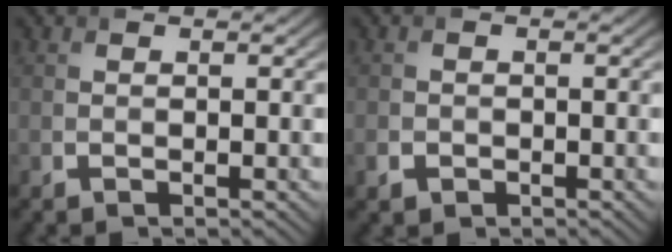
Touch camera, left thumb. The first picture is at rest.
{"total": 1.6, "force": [-0.8, 1.4, 0.2], "torque": [-0.005, -0.004, -0.020]}